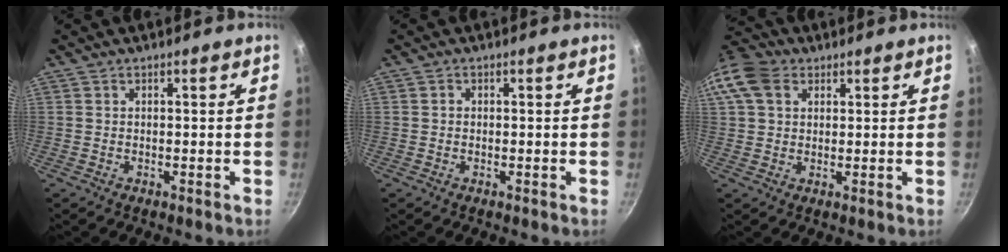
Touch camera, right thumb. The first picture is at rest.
{"total": 0.5, "force": [0.0, 0.5, 0.2], "torque": [-0.002, 0.004, 0.000]}
{"total": 11.5, "force": [4.0, 8.6, 6.5], "torque": [-0.130, 0.016, 0.062]}